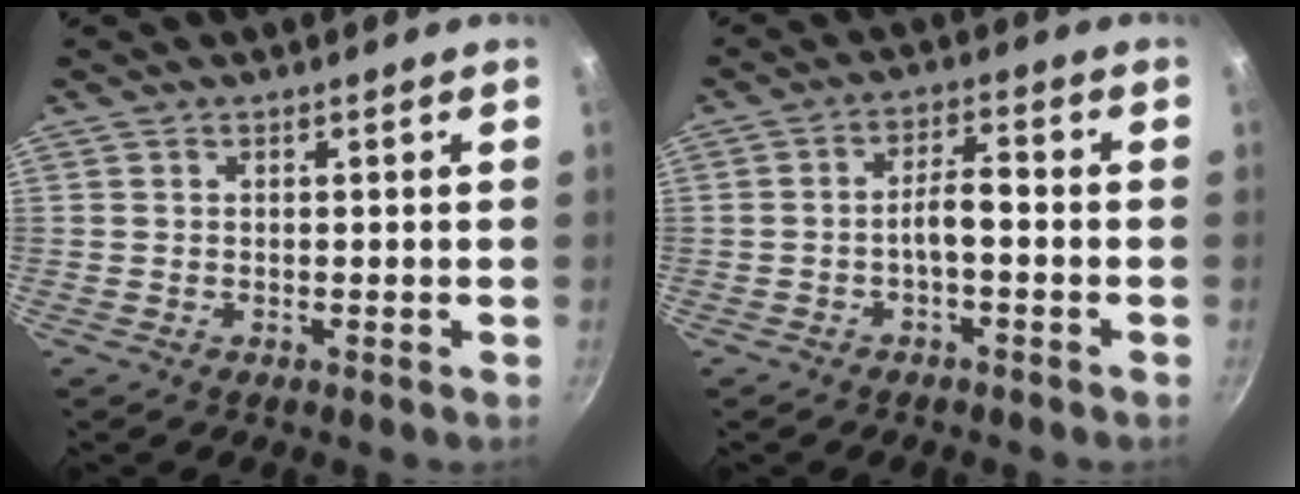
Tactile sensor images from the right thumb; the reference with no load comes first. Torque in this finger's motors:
{"motor_torque": [0.66, 0.57, 0.91, -0.31, 0.02]}